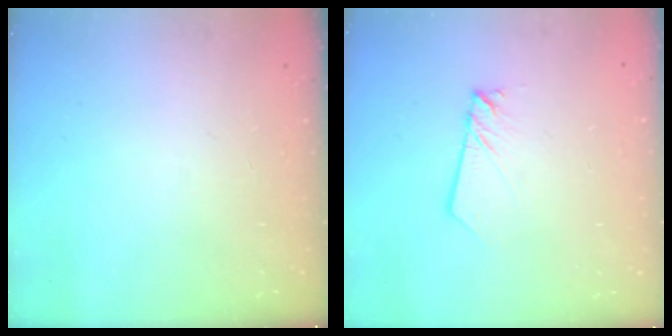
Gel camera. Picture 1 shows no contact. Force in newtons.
{"total": 2.2, "press": 2.2, "slide": 0.1}